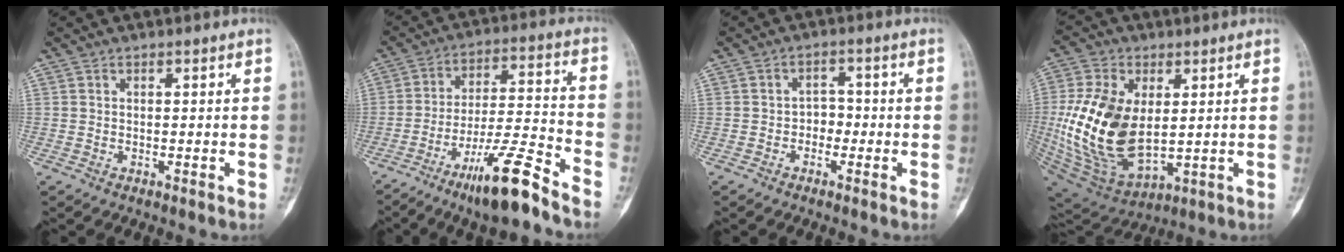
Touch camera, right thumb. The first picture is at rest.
{"total": 14.4, "force": [-10.0, 1.6, 10.1], "torque": [-0.183, 0.065, -0.172]}
{"total": 3.1, "force": [-1.1, 2.4, 1.5], "torque": [-0.002, 0.016, -0.025]}
{"total": 20.7, "force": [1.4, 12.2, 16.7], "torque": [-0.331, -0.020, 0.044]}